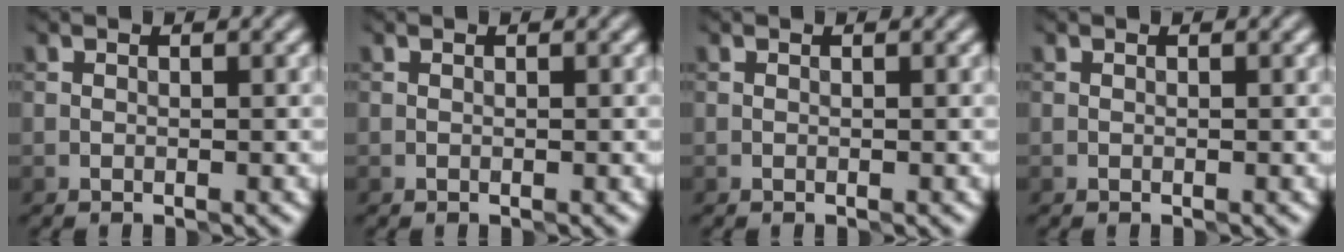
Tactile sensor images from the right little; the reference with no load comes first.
{"total": 0.0}
{"total": 0.0}
{"total": 0.0}